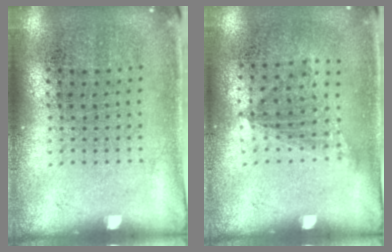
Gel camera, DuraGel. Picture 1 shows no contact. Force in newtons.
{"total": 1.1, "press": 0.8, "slide": 0.7}